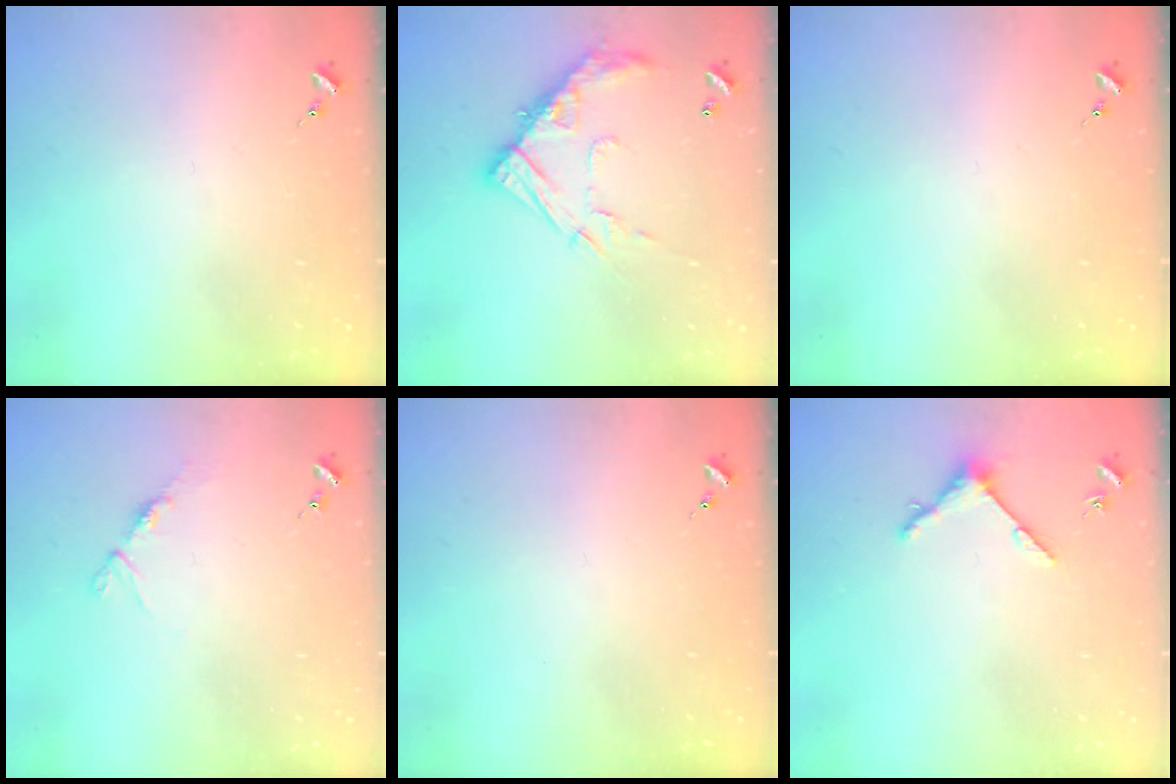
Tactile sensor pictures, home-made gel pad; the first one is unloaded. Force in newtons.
{"total": 15.6, "press": 15.5, "slide": 1.2}
{"total": 0.0}
{"total": 5.5, "press": 5.4, "slide": 0.6}
{"total": 0.0}
{"total": 4.8, "press": 4.8, "slide": 0.6}